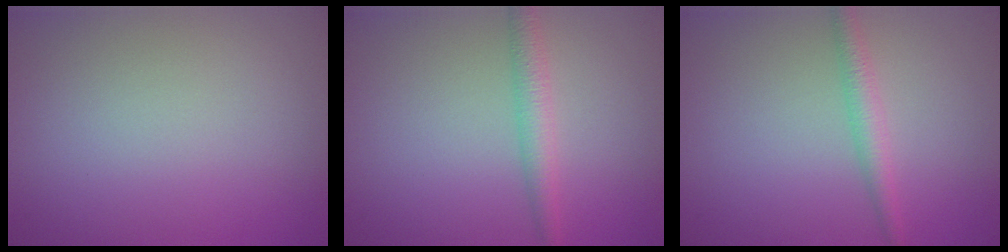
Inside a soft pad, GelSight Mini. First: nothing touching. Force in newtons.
{"total": 2.3, "press": 2.3, "slide": 0.0}
{"total": 2.1, "press": 2.1, "slide": 0.0}